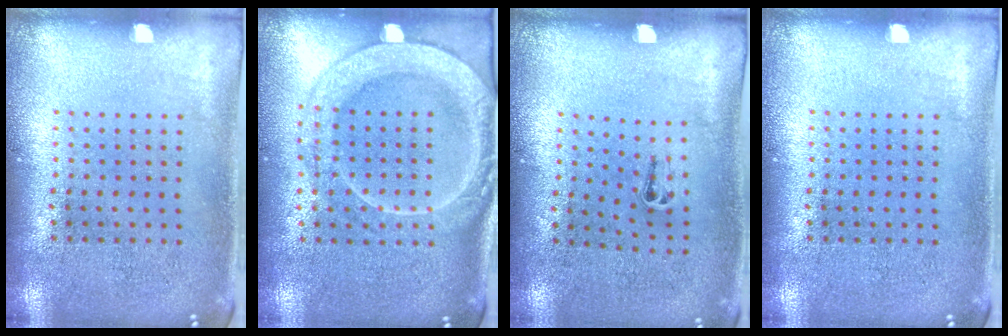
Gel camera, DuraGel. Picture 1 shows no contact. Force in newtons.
{"total": 2.3, "press": 2.1, "slide": 0.8}
{"total": 0.5, "press": 0.3, "slide": 0.4}
{"total": 0.0}